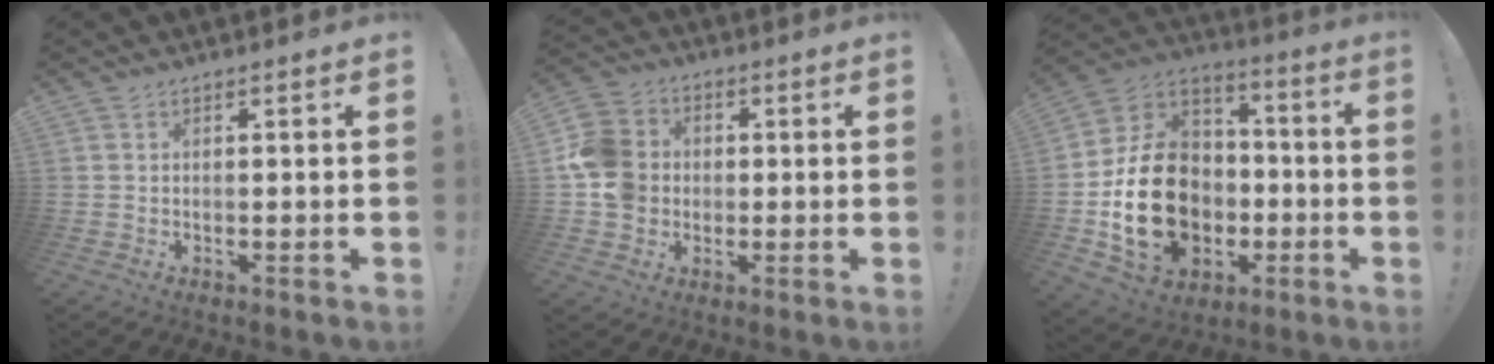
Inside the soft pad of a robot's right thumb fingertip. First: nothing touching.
{"total": 12.5, "force": [-0.7, 11.2, 5.5], "torque": [-0.087, 0.019, -0.007]}
{"total": 22.7, "force": [-5.2, 17.6, 13.4], "torque": [-0.234, 0.036, -0.064]}